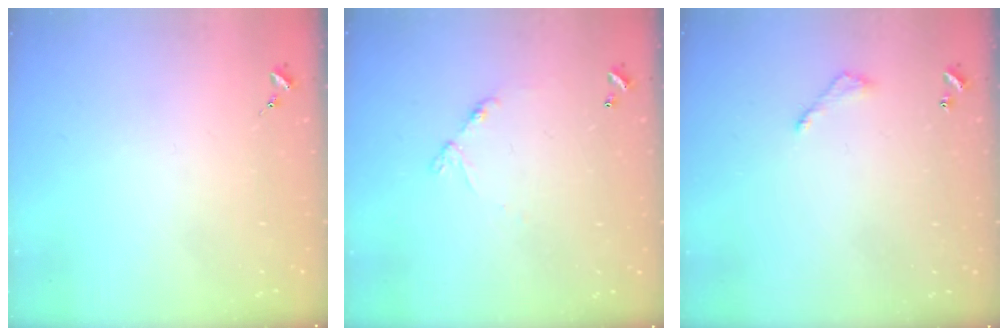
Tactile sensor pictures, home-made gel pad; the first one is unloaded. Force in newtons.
{"total": 6.8, "press": 6.8, "slide": 0.5}
{"total": 6.0, "press": 6.0, "slide": 0.6}